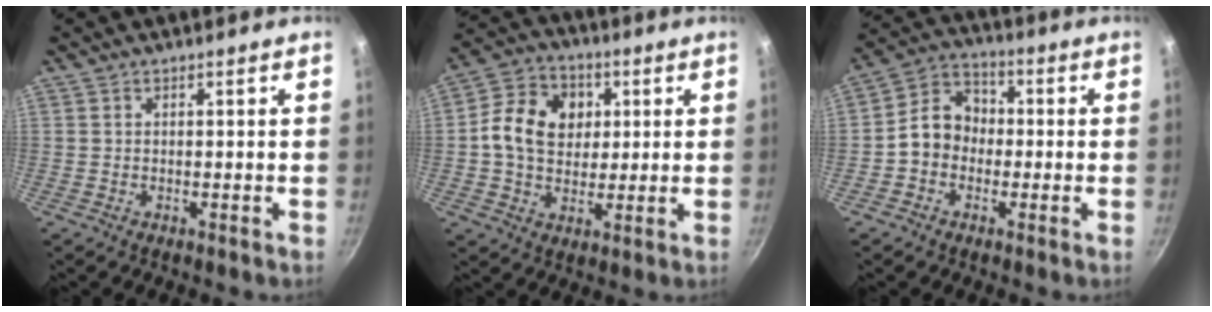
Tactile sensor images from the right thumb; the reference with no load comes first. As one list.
[{"total": 12.9, "force": [2.1, 10.2, 7.5], "torque": [-0.111, 0.009, 0.023]}, {"total": 8.6, "force": [-1.2, 7.2, 4.6], "torque": [-0.045, 0.032, -0.041]}]